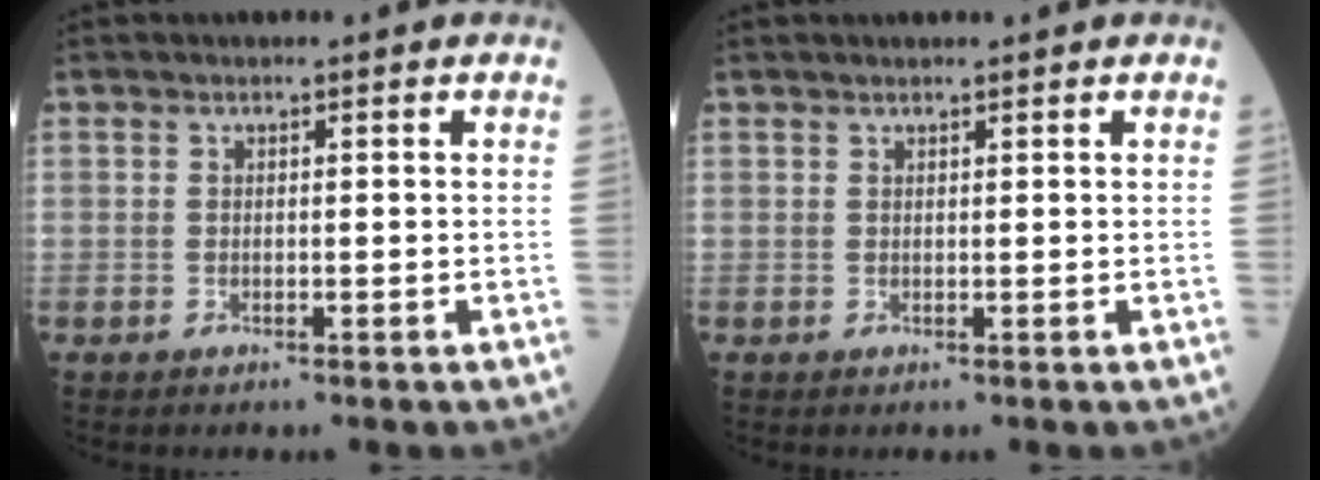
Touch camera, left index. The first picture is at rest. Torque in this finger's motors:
{"motor_torque": [0.20, -0.09, 0.03, 0.00]}